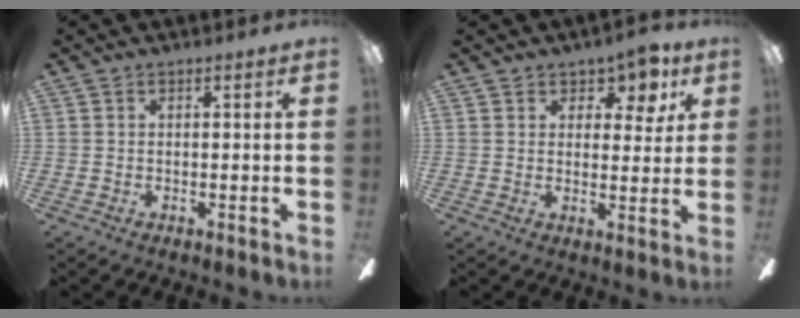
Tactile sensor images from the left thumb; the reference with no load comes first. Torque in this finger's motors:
{"motor_torque": [-0.03, 0.19, -0.08, -0.19, 0.02]}